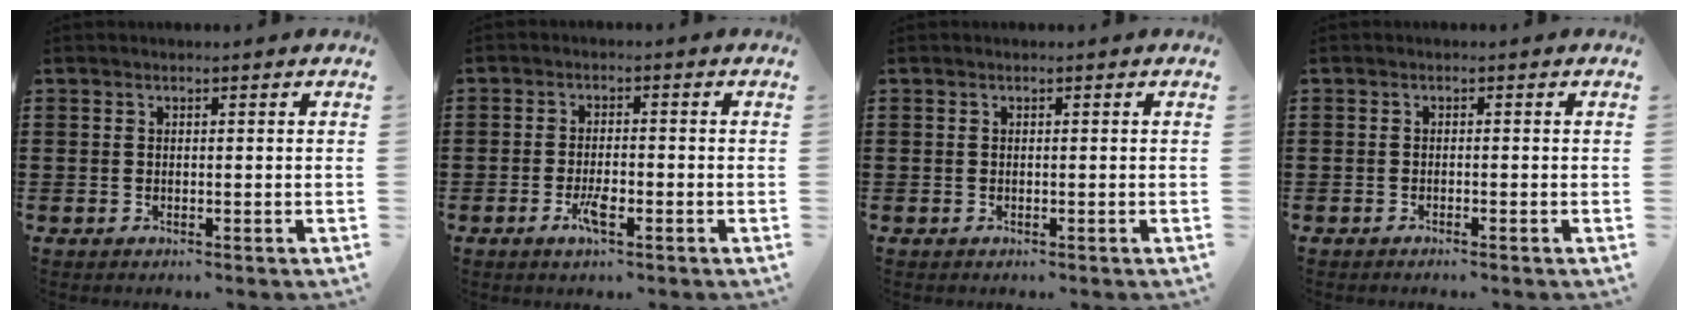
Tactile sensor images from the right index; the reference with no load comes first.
{"total": 3.8, "force": [-1.6, 0.9, 3.3], "torque": [-0.067, -0.002, -0.033]}
{"total": 0.0}
{"total": 0.7, "force": [-0.6, 0.0, 0.4], "torque": [-0.008, -0.002, -0.011]}